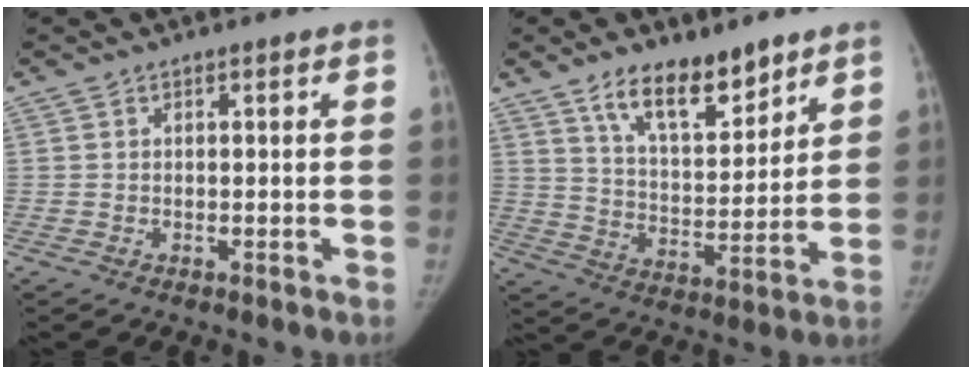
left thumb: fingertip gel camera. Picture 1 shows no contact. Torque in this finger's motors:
{"motor_torque": [0.12, 0.13, 1.02, -0.88, 0.08]}